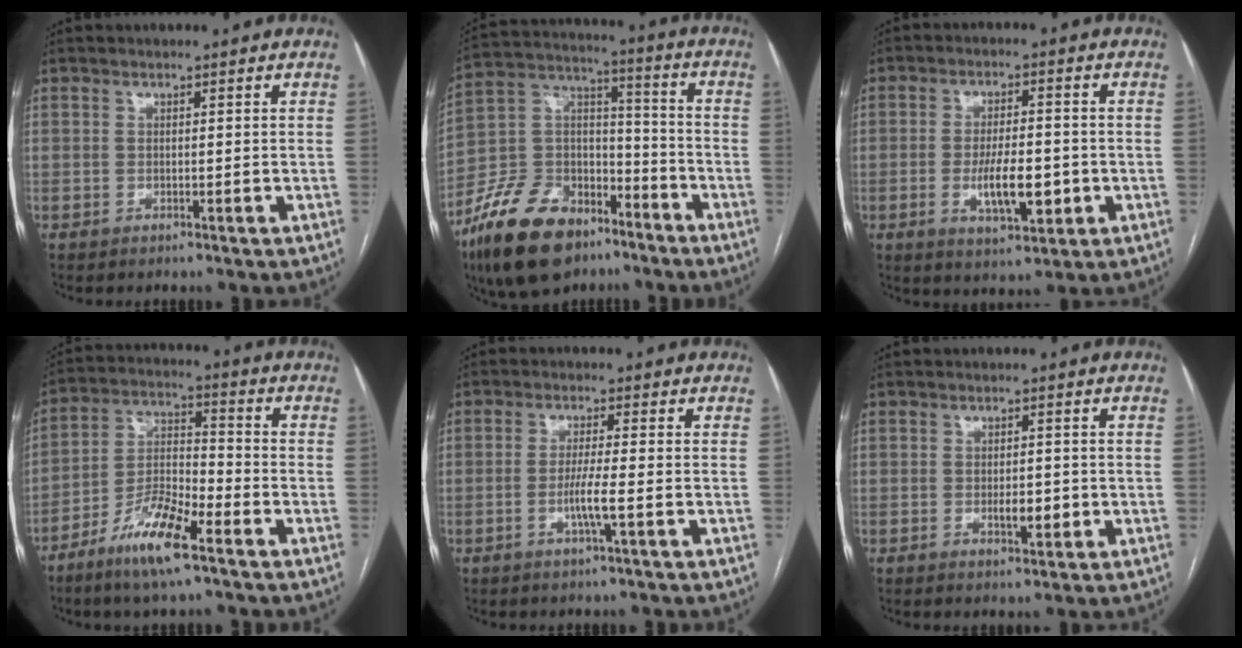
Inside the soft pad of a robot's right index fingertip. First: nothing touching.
{"total": 18.9, "force": [-12.9, 9.9, 9.7], "torque": [-0.201, 0.028, -0.228]}
{"total": 8.3, "force": [-1.9, 2.7, 7.6], "torque": [-0.135, -0.005, -0.025]}
{"total": 11.0, "force": [-7.0, 2.1, 8.3], "torque": [-0.165, -0.010, -0.136]}
{"total": 4.3, "force": [-1.3, -0.3, 4.0], "torque": [-0.075, -0.006, -0.026]}
{"total": 3.2, "force": [-0.7, 1.3, 2.8], "torque": [-0.044, 0.001, -0.007]}